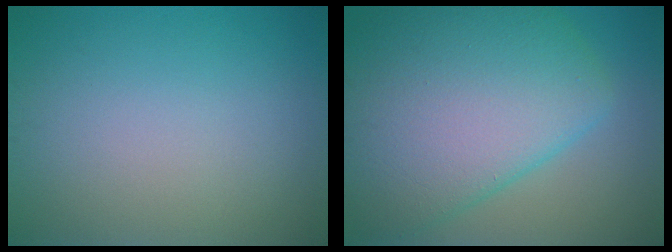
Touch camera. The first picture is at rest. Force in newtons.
{"total": 11.3, "press": 11.3, "slide": 0.3}